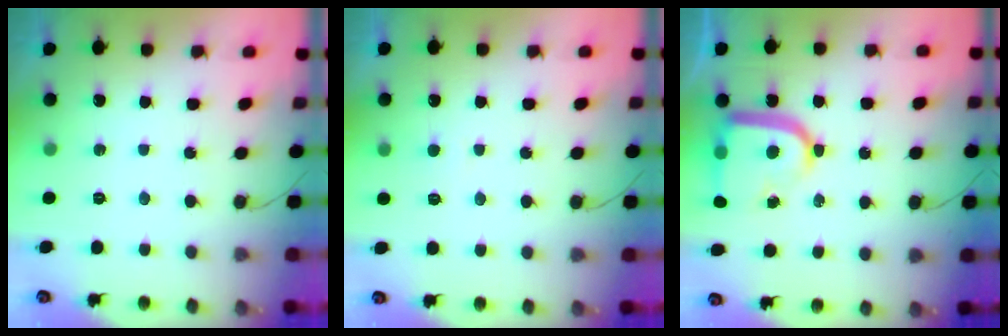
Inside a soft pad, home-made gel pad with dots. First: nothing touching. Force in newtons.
{"total": 2.5, "press": 2.5, "slide": 0.1}
{"total": 14.9, "press": 14.8, "slide": 1.6}